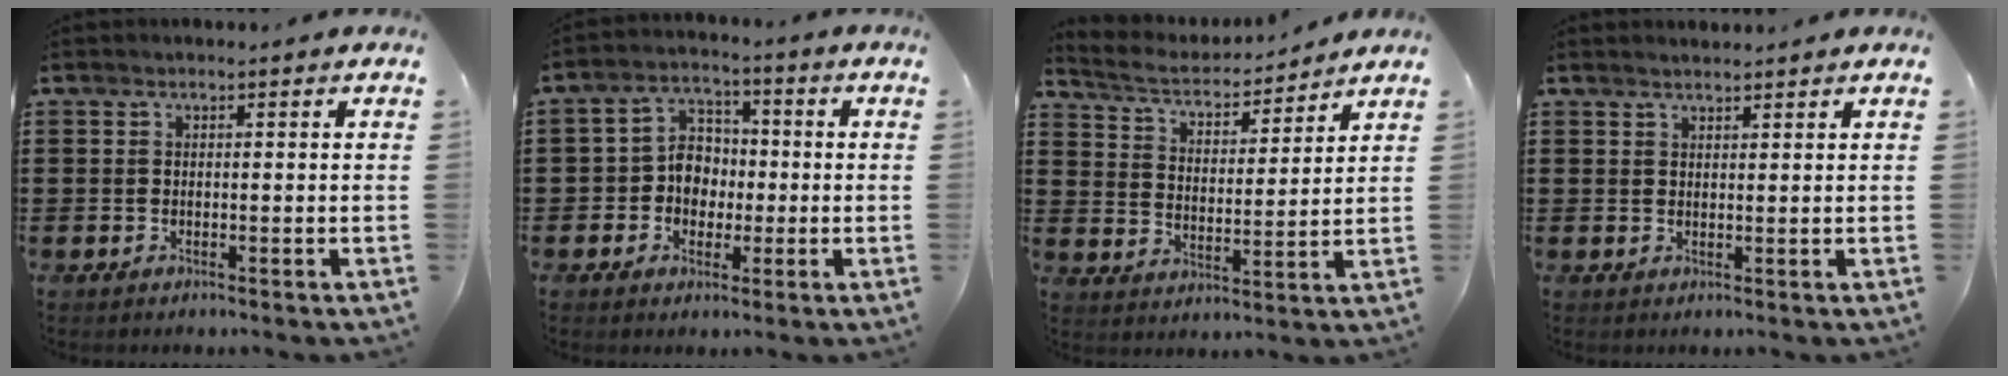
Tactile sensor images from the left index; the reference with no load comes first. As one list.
[{"total": 5.7, "force": [-1.1, 5.1, 2.3], "torque": [-0.060, 0.017, -0.024]}, {"total": 4.6, "force": [4.3, 0.8, 1.2], "torque": [-0.048, -0.031, 0.069]}, {"total": 1.3, "force": [1.3, 0.1, 0.2], "torque": [-0.005, 0.001, 0.024]}]